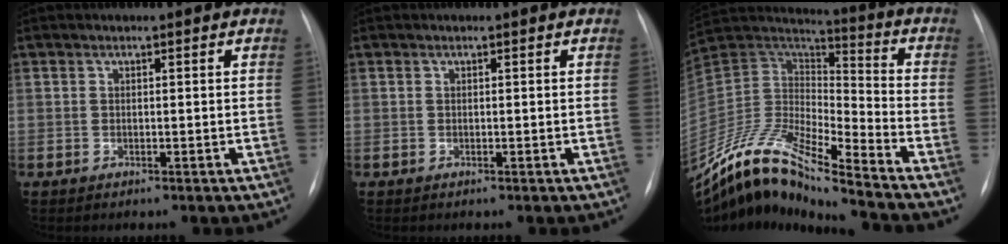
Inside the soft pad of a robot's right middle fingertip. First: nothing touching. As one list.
[{"total": 0.0}, {"total": 18.7, "force": [-16.7, 0.7, 8.4], "torque": [-0.171, 0.025, -0.314]}]